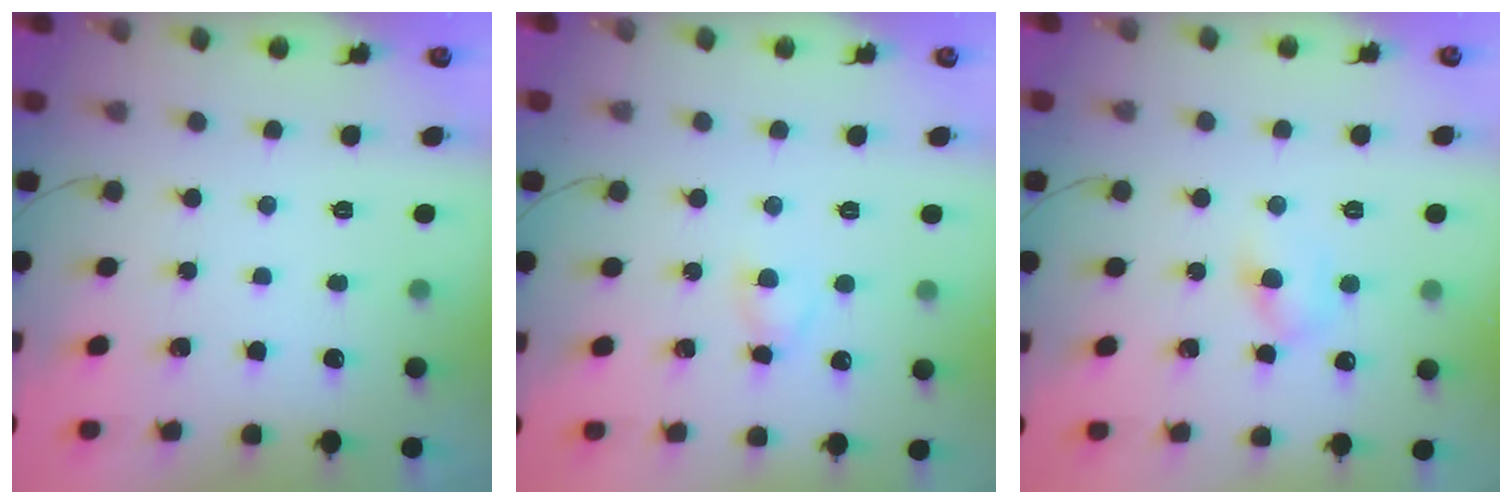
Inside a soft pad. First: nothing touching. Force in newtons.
{"total": 2.8, "press": 2.7, "slide": 0.8}
{"total": 5.4, "press": 5.2, "slide": 1.6}